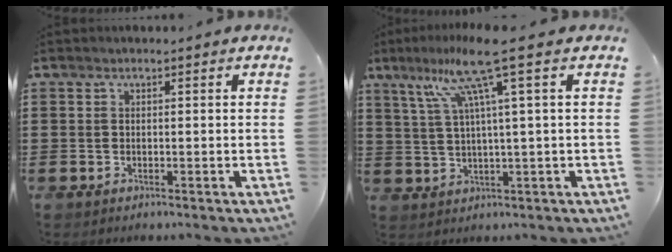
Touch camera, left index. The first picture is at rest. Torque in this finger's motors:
{"motor_torque": [1.67, 0.00, 0.88, 0.11]}